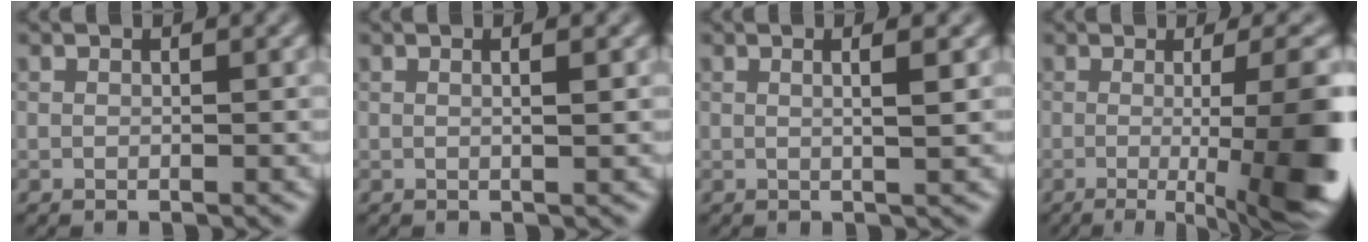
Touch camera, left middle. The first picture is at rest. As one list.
[{"total": 1.6, "force": [0.3, 0.6, 1.4], "torque": [-0.006, 0.008, -0.013]}, {"total": 2.1, "force": [0.4, 0.5, 2.0], "torque": [-0.022, 0.014, -0.005]}, {"total": 12.0, "force": [-1.9, 2.7, 11.5], "torque": [-0.123, 0.000, -0.006]}]